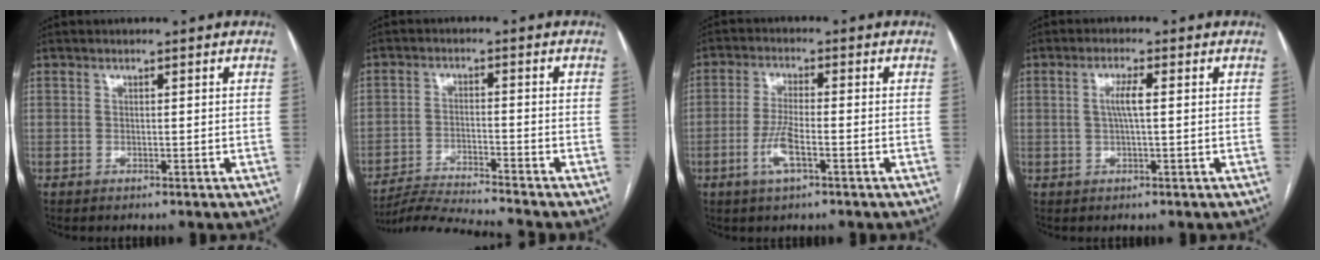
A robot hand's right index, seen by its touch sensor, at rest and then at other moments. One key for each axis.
{"total": 9.2, "fx": -8.6, "fy": -2.3, "fz": 2.0, "tx": -0.026, "ty": -0.012, "tz": -0.155}
{"total": 5.6, "fx": -2.2, "fy": 1.0, "fz": 5.0, "tx": -0.107, "ty": -0.005, "tz": -0.043}
{"total": 3.4, "fx": 0.4, "fy": 0.3, "fz": 3.3, "tx": -0.066, "ty": 0.002, "tz": 0.007}